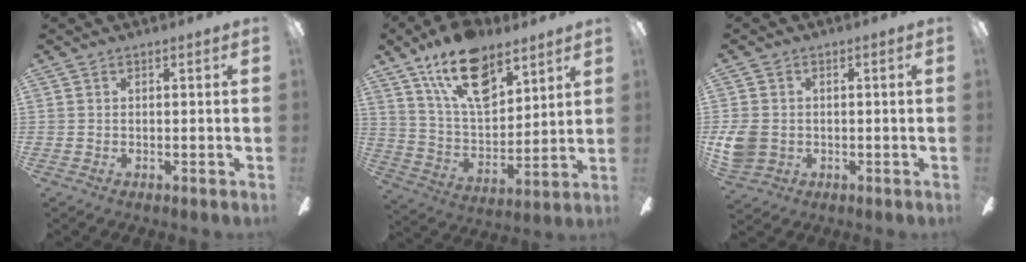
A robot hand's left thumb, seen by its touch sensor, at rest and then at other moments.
{"total": 18.9, "force": [11.7, 9.7, 11.2], "torque": [-0.193, -0.053, 0.210]}
{"total": 6.7, "force": [-0.7, 5.8, 3.4], "torque": [-0.079, 0.008, -0.010]}